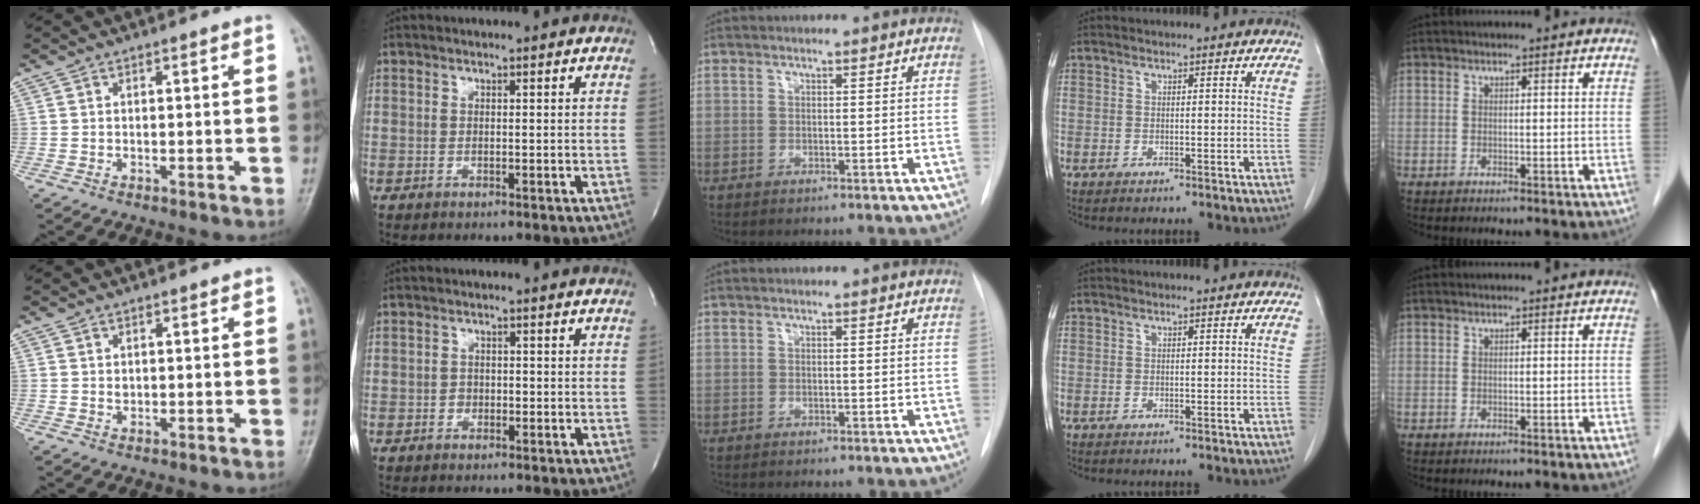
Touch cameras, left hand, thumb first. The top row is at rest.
{"thumb": {"total": 0.9, "force": [0.4, 0.7, 0.4], "torque": [-0.001, -0.002, 0.007]}, "index": {"total": 1.2, "force": [-0.4, 1.0, 0.4], "torque": [-0.003, 0.006, -0.007]}}